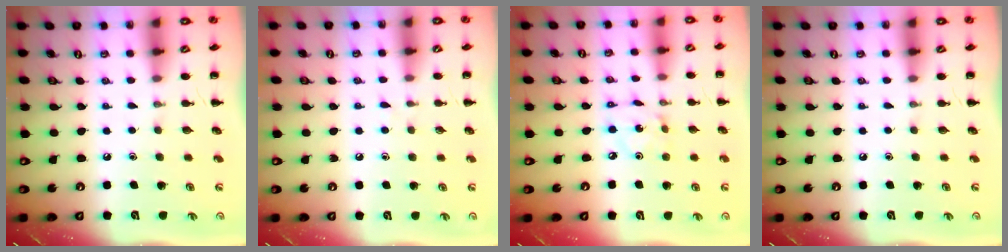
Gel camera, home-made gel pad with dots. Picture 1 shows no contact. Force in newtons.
{"total": 2.5, "press": 2.1, "slide": 1.3}
{"total": 2.3, "press": 2.3, "slide": 0.1}
{"total": 0.0}